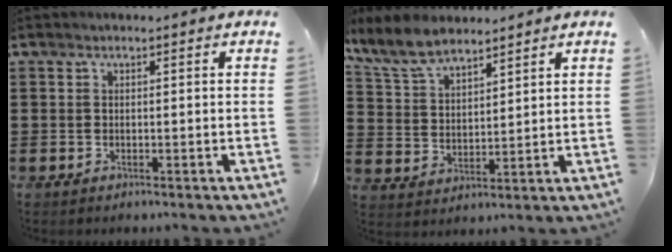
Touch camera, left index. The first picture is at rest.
{"total": 7.9, "force": [6.7, 2.4, 3.4], "torque": [-0.092, -0.009, 0.126]}